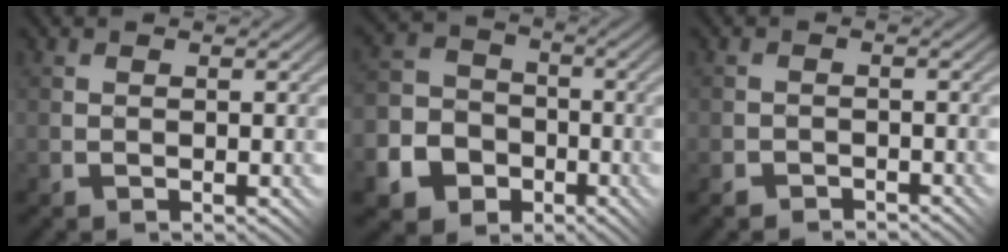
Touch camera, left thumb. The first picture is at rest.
{"total": 9.9, "force": [-4.9, 8.1, 2.9], "torque": [-0.082, -0.039, -0.108]}
{"total": 1.4, "force": [-1.3, 0.2, -0.3], "torque": [0.008, 0.004, -0.031]}